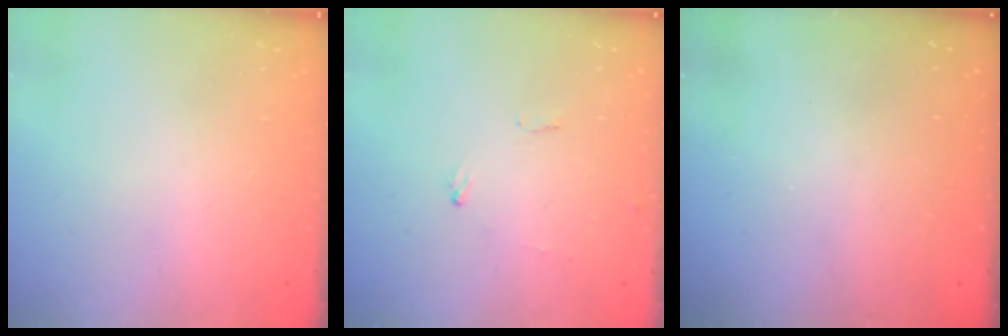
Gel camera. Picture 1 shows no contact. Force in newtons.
{"total": 4.9, "press": 4.9, "slide": 0.3}
{"total": 3.1, "press": 3.1, "slide": 0.1}